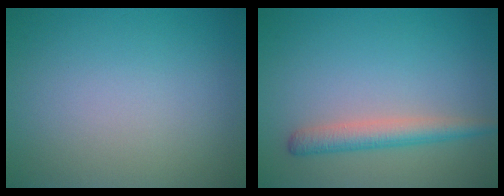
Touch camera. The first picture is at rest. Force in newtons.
{"total": 2.8, "press": 2.8, "slide": 0.1}